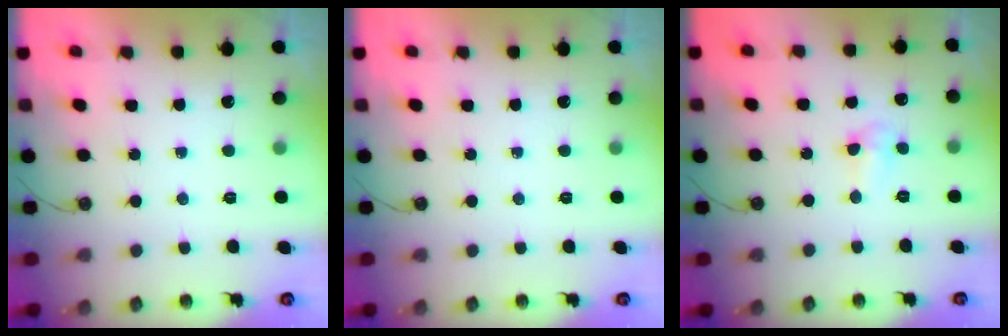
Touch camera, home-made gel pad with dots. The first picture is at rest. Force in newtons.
{"total": 0.0}
{"total": 3.5, "press": 3.4, "slide": 0.8}